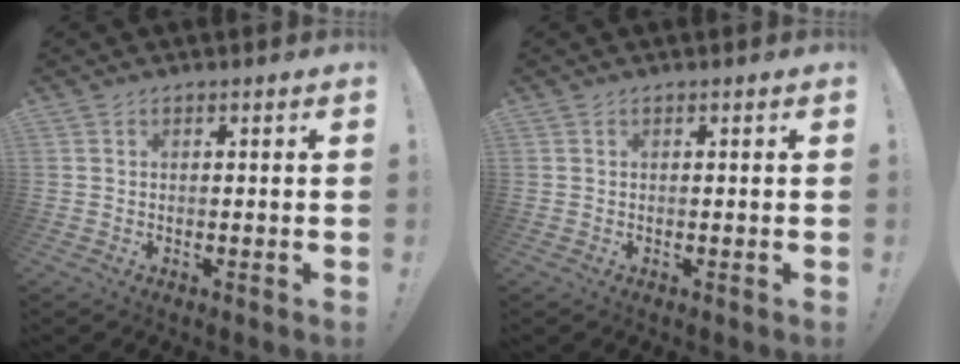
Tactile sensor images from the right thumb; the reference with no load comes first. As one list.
[{"total": 0.0}]